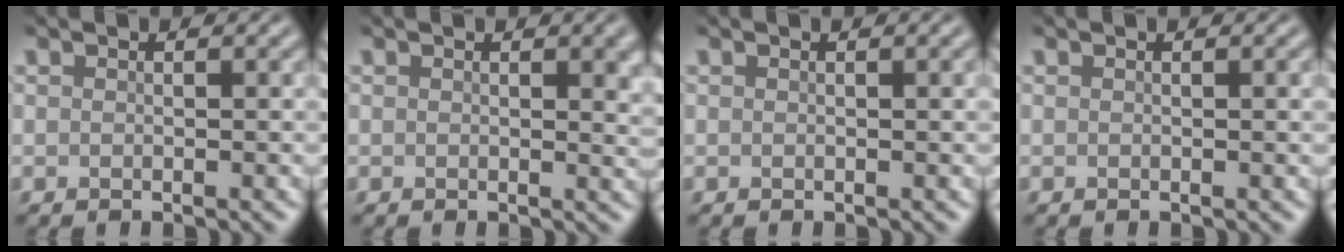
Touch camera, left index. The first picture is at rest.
{"total": 2.3, "force": [0.7, 0.7, 2.1], "torque": [-0.017, -0.002, 0.009]}
{"total": 0.8, "force": [0.2, 0.2, 0.7], "torque": [-0.007, 0.004, 0.001]}
{"total": 0.7, "force": [0.1, 0.2, 0.7], "torque": [-0.005, 0.003, 0.000]}